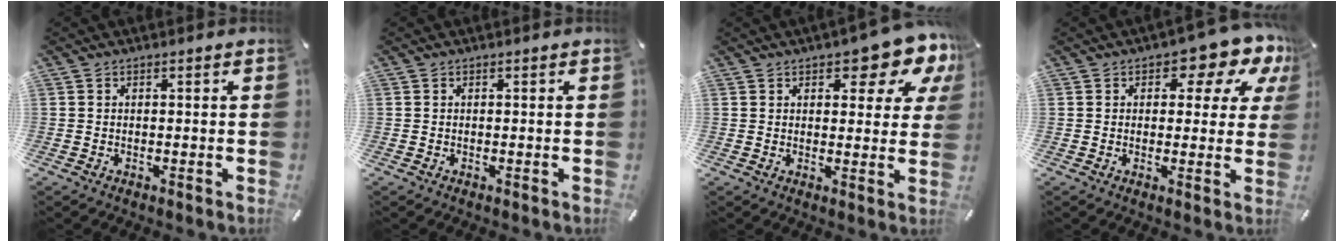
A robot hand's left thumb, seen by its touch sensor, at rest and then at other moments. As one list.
[{"total": 0.0}, {"total": 9.5, "force": [6.0, 3.9, 6.2], "torque": [-0.068, -0.038, 0.096]}, {"total": 9.4, "force": [5.1, 4.9, 6.1], "torque": [-0.070, -0.032, 0.081]}]